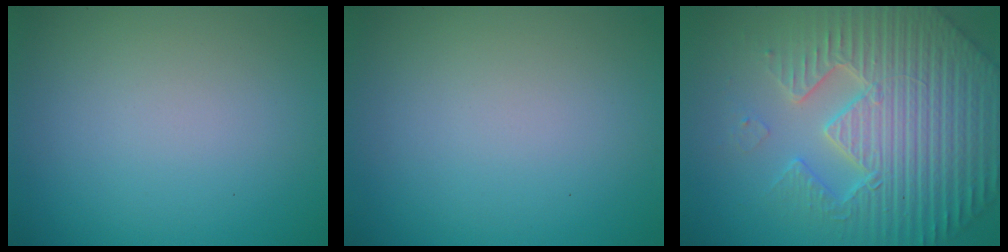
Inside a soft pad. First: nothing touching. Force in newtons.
{"total": 0.0}
{"total": 7.7, "press": 7.4, "slide": 2.0}